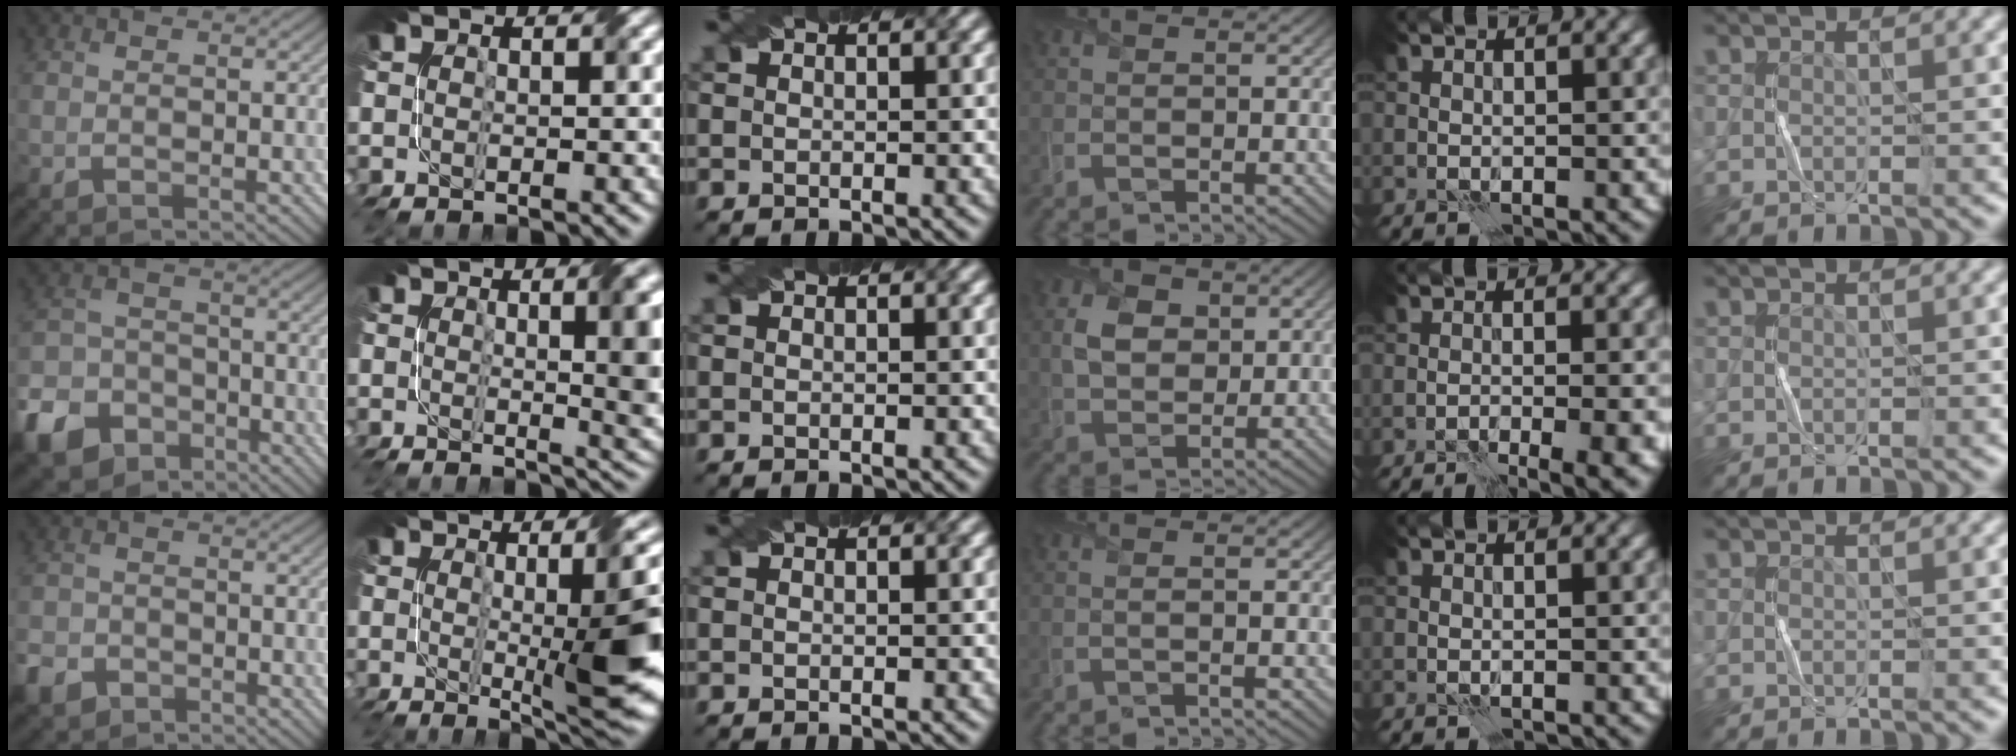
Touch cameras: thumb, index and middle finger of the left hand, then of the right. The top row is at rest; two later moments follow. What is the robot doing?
{"motion": "fold", "object": "bubble wrap"}